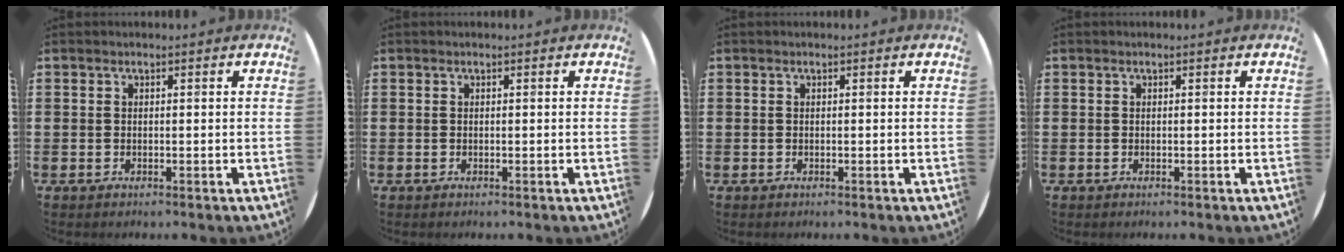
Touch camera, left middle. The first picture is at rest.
{"total": 0.0}
{"total": 0.0}
{"total": 0.0}